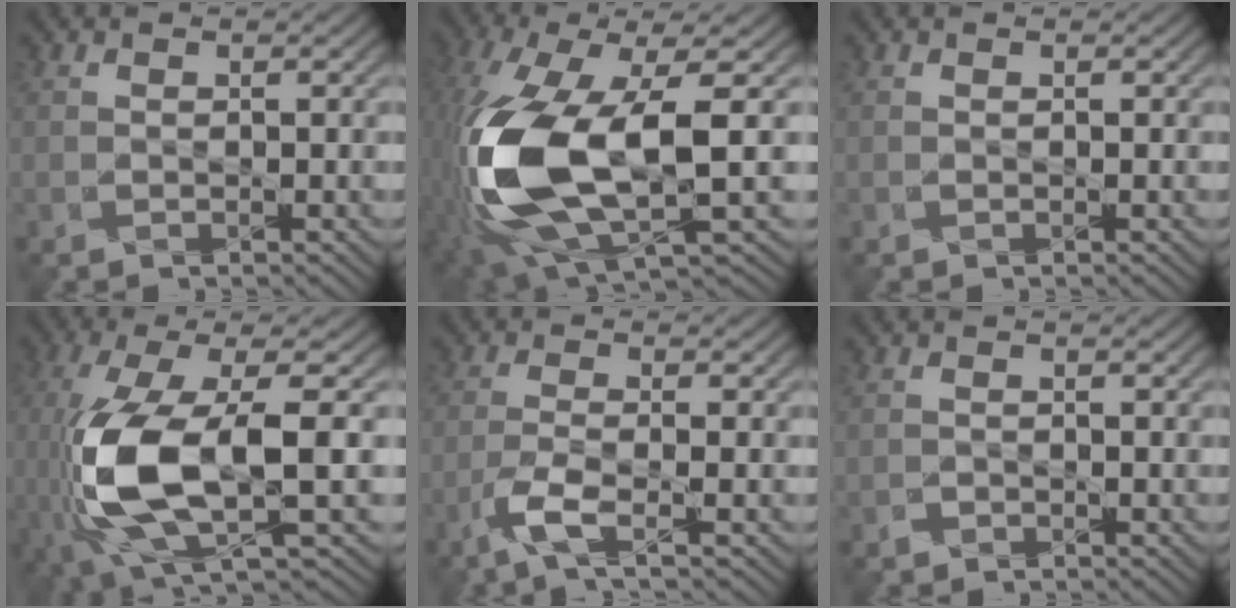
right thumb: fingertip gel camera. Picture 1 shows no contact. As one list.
[{"total": 16.6, "force": [-2.4, 6.7, 15.0], "torque": [-0.371, -0.044, -0.027]}, {"total": 0.0}, {"total": 13.1, "force": [-2.4, 4.3, 12.1], "torque": [-0.270, -0.018, -0.049]}, {"total": 4.1, "force": [-2.5, 0.6, 3.3], "torque": [-0.068, 0.000, -0.064]}, {"total": 0.9, "force": [-0.8, 0.4, -0.2], "torque": [0.001, -0.002, -0.019]}]